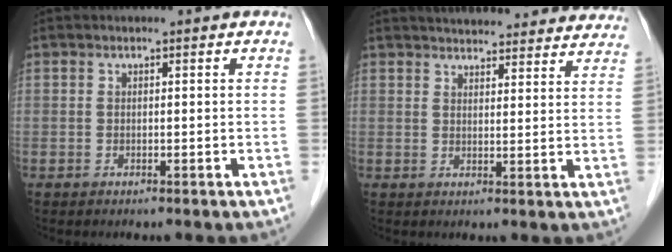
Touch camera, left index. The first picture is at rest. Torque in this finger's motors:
{"motor_torque": [0.13, -0.22, 0.19, 0.07]}